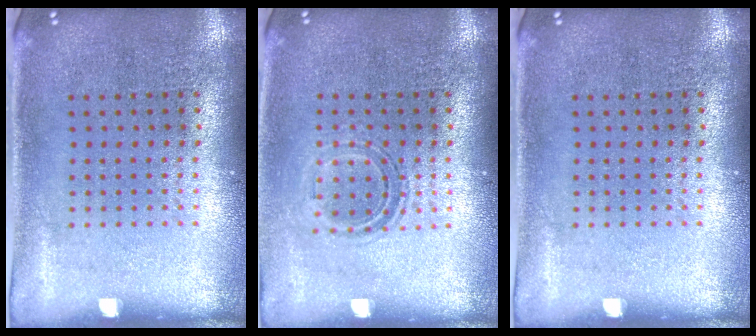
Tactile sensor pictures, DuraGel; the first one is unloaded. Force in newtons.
{"total": 1.1, "press": 0.9, "slide": 0.7}
{"total": 0.0}